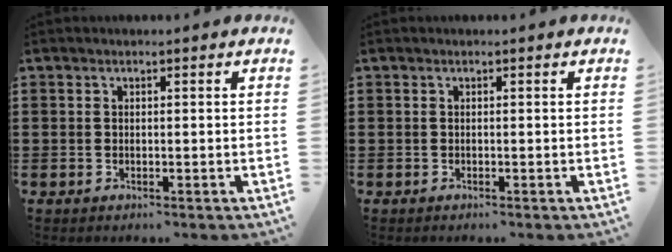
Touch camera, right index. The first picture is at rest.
{"total": 0.0}